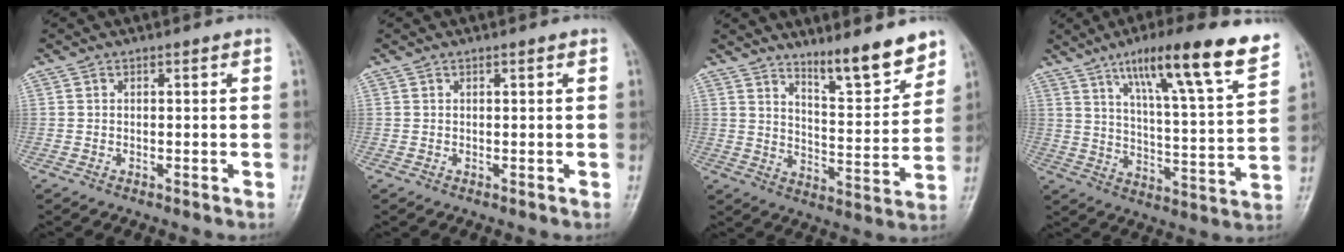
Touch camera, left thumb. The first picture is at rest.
{"total": 0.6, "force": [0.3, 0.0, 0.5], "torque": [-0.008, 0.001, 0.004]}
{"total": 11.0, "force": [8.7, 1.9, 6.5], "torque": [-0.080, -0.074, 0.144]}
{"total": 19.6, "force": [12.3, 2.6, 15.1], "torque": [-0.208, -0.048, 0.191]}